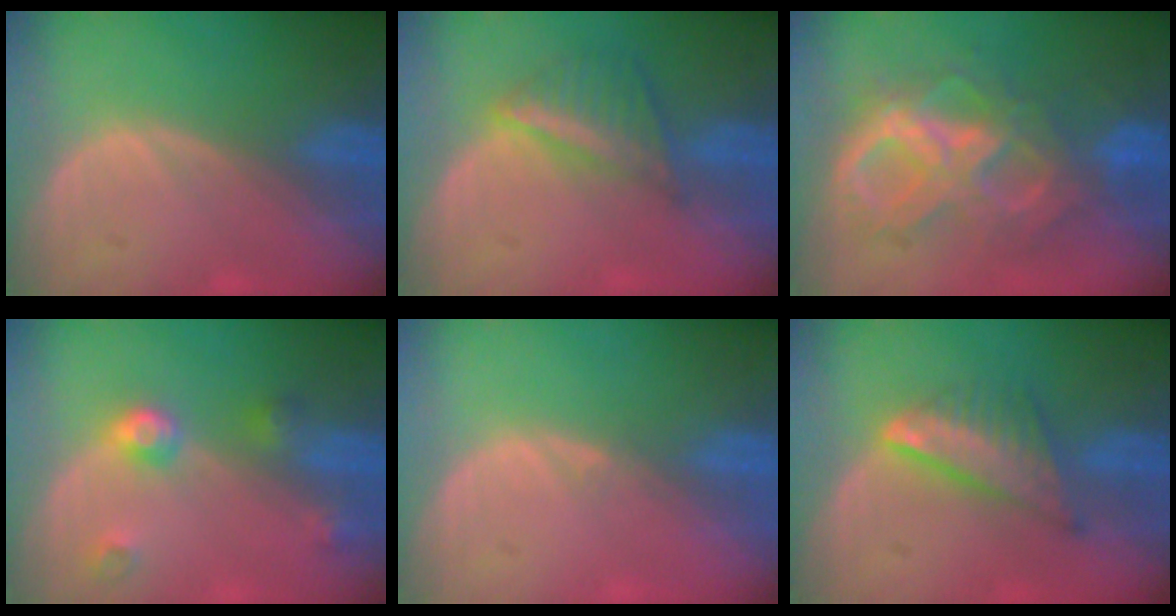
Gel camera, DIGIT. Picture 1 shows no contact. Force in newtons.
{"total": 6.1, "press": 5.4, "slide": 2.8}
{"total": 10.6, "press": 10.5, "slide": 1.1}
{"total": 4.6, "press": 4.1, "slide": 2.0}
{"total": 0.6, "press": 0.4, "slide": 0.5}
{"total": 7.5, "press": 6.4, "slide": 3.9}